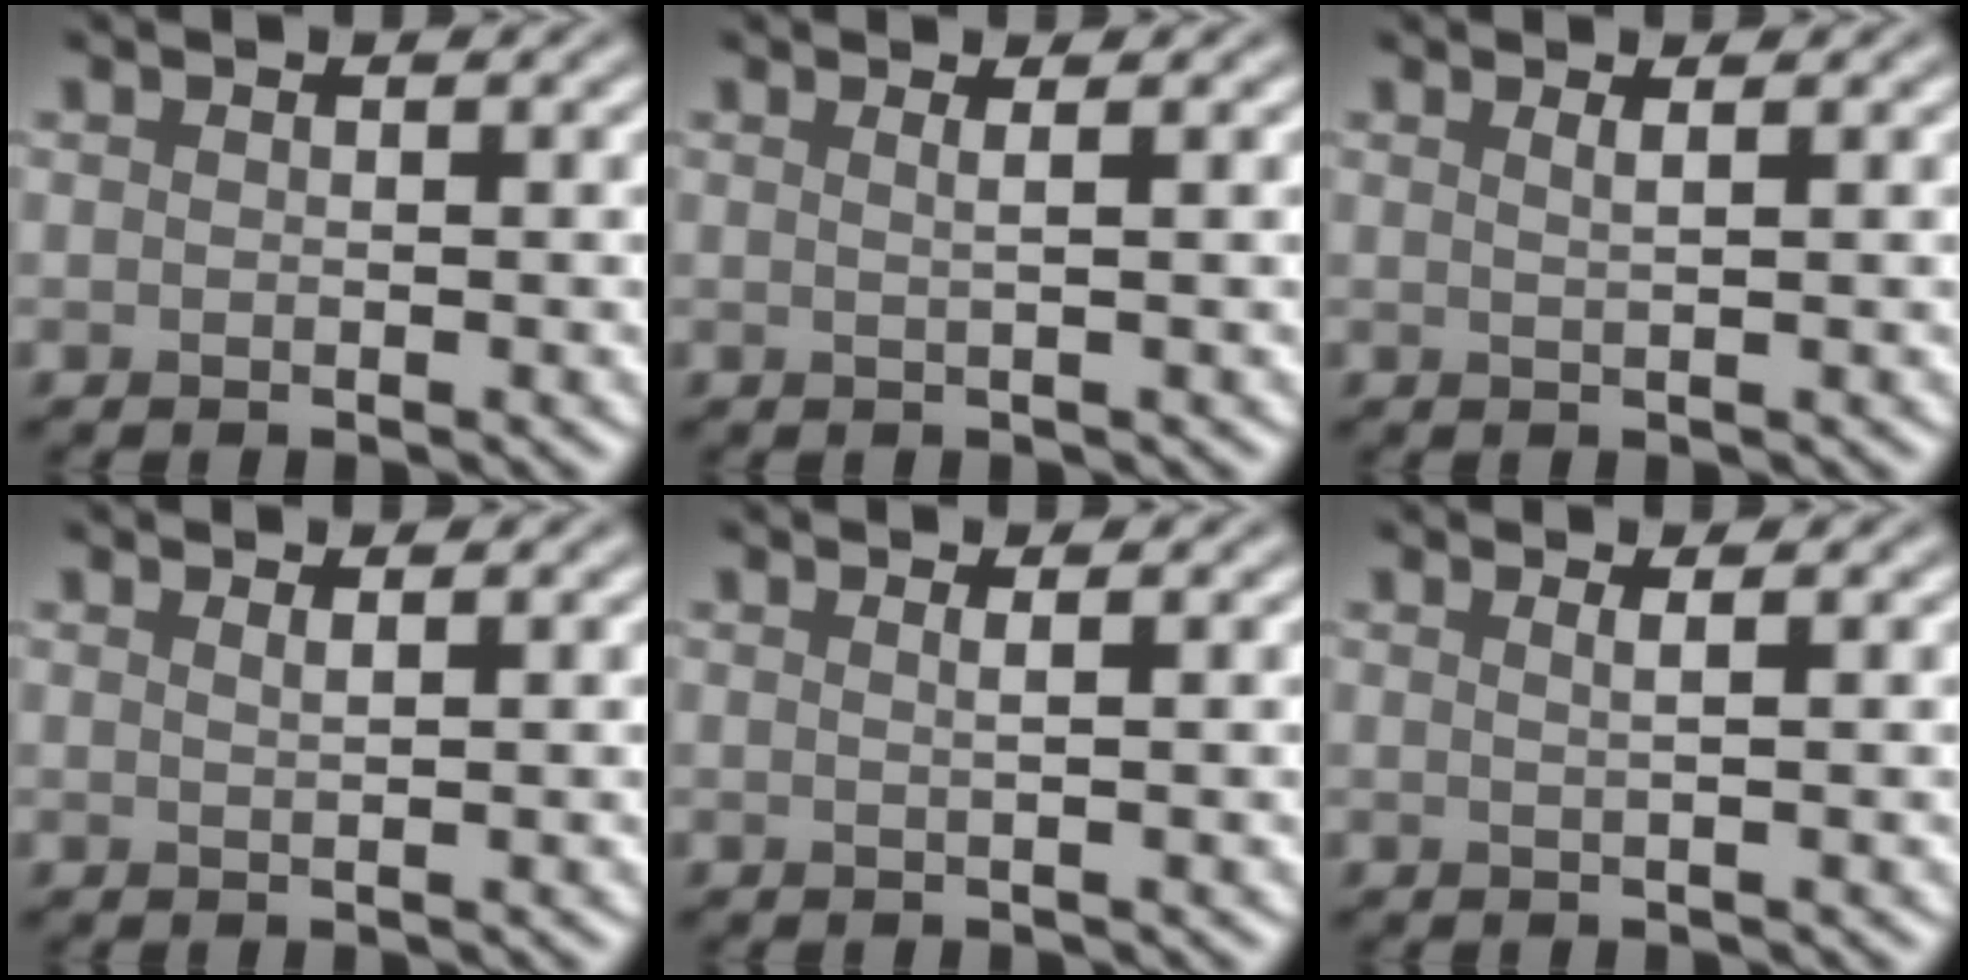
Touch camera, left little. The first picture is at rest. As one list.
[{"total": 1.7, "force": [0.7, 0.7, 1.3], "torque": [-0.011, 0.000, -0.009]}, {"total": 1.4, "force": [0.7, 0.5, 1.1], "torque": [-0.008, 0.004, 0.002]}, {"total": 1.0, "force": [0.6, 0.4, 0.7], "torque": [-0.001, -0.001, 0.006]}, {"total": 1.3, "force": [0.4, 0.5, 1.1], "torque": [-0.009, 0.000, -0.005]}, {"total": 1.7, "force": [0.7, 0.7, 1.3], "torque": [-0.010, 0.000, -0.007]}]